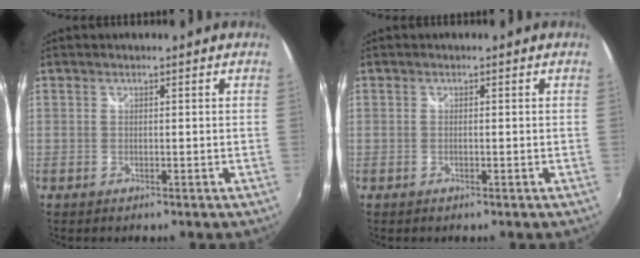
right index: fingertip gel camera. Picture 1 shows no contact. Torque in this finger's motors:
{"motor_torque": [0.02, -0.06, 0.02, 0.00]}